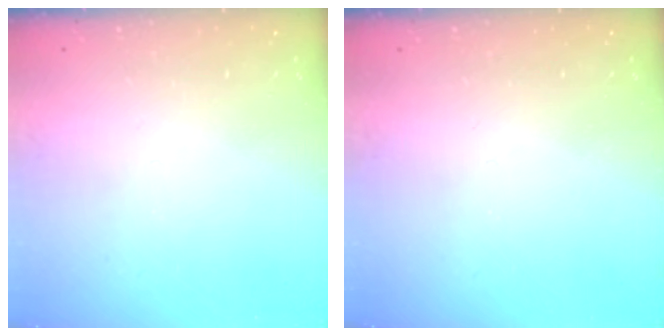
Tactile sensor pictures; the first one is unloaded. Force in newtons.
{"total": 2.2, "press": 2.1, "slide": 0.4}